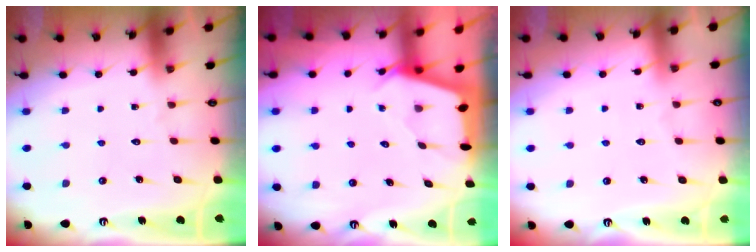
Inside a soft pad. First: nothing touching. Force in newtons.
{"total": 2.5, "press": 2.5, "slide": 0.2}
{"total": 3.3, "press": 3.3, "slide": 0.4}